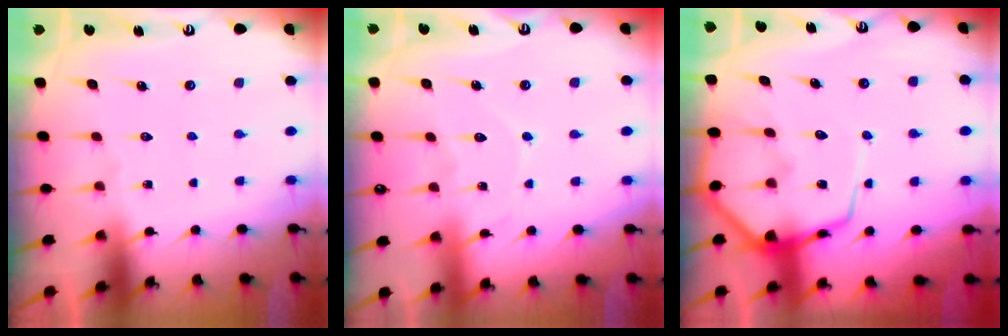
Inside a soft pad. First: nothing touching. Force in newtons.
{"total": 6.3, "press": 6.3, "slide": 0.7}
{"total": 11.6, "press": 11.5, "slide": 1.3}